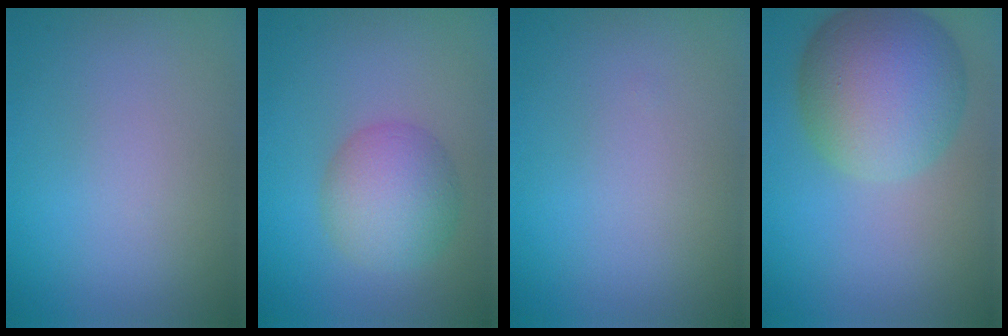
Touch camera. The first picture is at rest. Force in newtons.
{"total": 5.0, "press": 5.0, "slide": 0.3}
{"total": 0.0}
{"total": 9.6, "press": 9.6, "slide": 0.5}